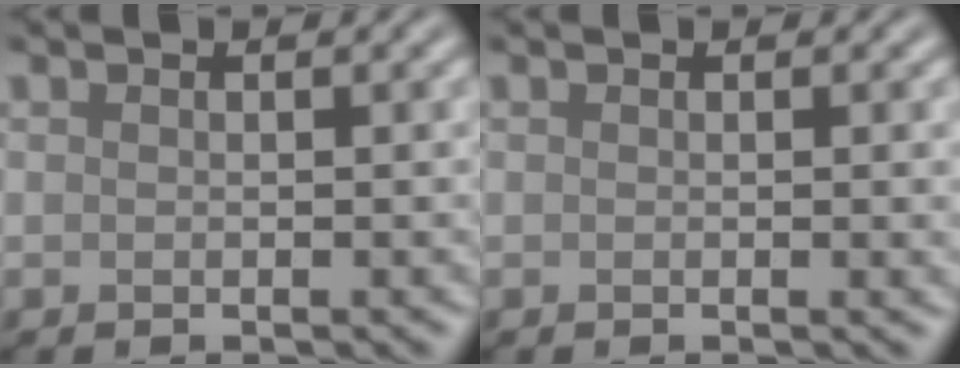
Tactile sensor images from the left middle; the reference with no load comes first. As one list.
[{"total": 1.3, "force": [0.1, 0.3, 1.2], "torque": [-0.010, 0.000, -0.002]}]